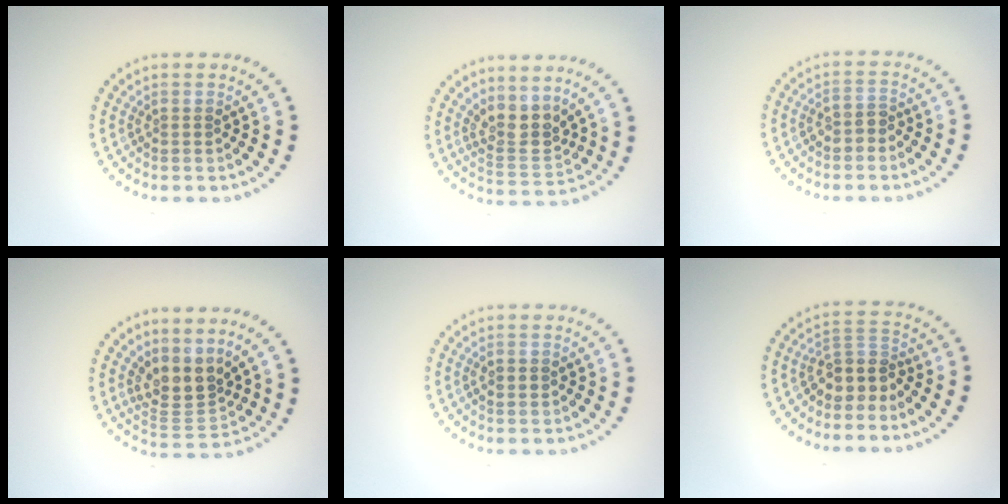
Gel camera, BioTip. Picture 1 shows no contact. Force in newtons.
{"total": 3.1, "press": 2.5, "slide": 1.8}
{"total": 1.7, "press": 1.5, "slide": 0.8}
{"total": 3.5, "press": 2.6, "slide": 2.3}
{"total": 1.8, "press": 1.8, "slide": 0.2}
{"total": 3.3, "press": 2.6, "slide": 2.0}